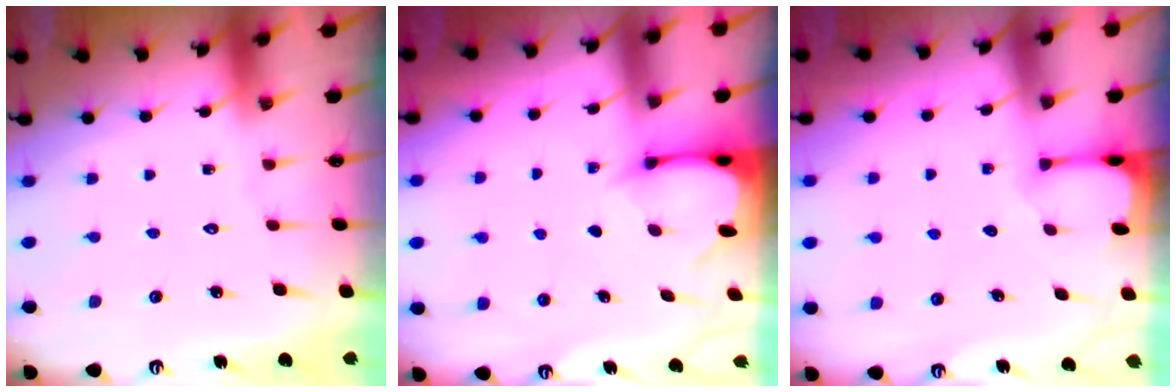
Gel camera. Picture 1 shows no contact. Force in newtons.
{"total": 2.6, "press": 2.5, "slide": 0.3}
{"total": 1.2, "press": 1.2, "slide": 0.3}